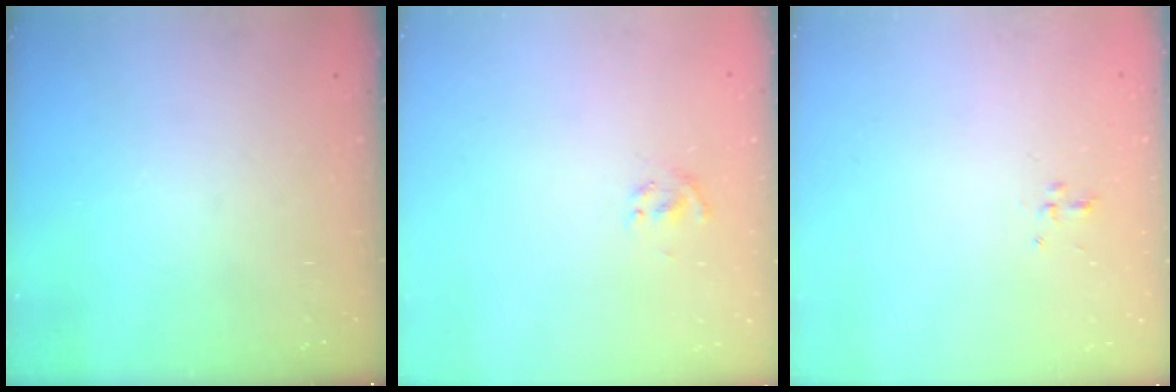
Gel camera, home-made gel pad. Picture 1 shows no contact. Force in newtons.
{"total": 2.0, "press": 1.7, "slide": 0.9}
{"total": 2.0, "press": 1.8, "slide": 0.9}